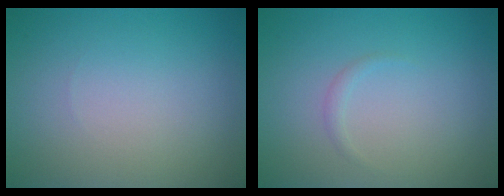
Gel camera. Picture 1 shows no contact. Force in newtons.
{"total": 0.6, "press": 0.6, "slide": 0.0}